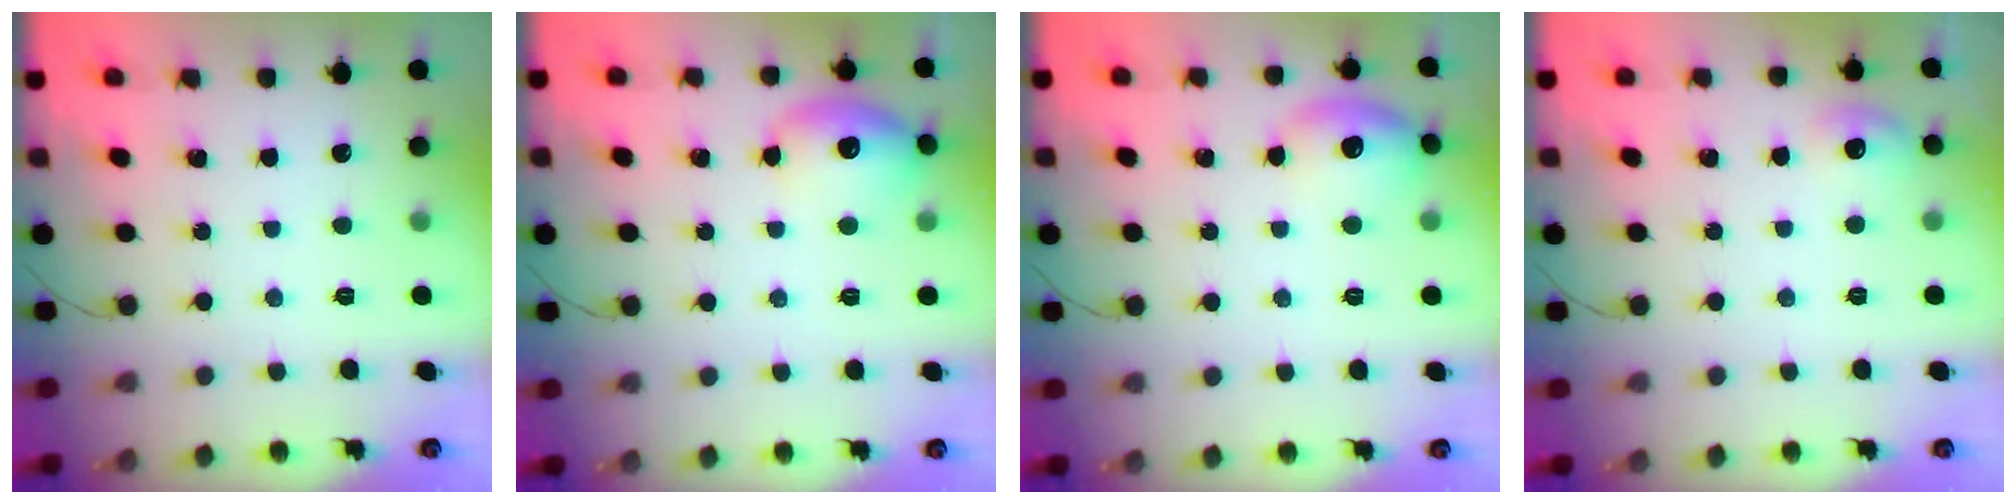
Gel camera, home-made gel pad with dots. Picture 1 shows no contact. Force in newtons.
{"total": 11.0, "press": 10.8, "slide": 1.8}
{"total": 10.8, "press": 10.0, "slide": 4.0}
{"total": 5.9, "press": 5.7, "slide": 1.5}